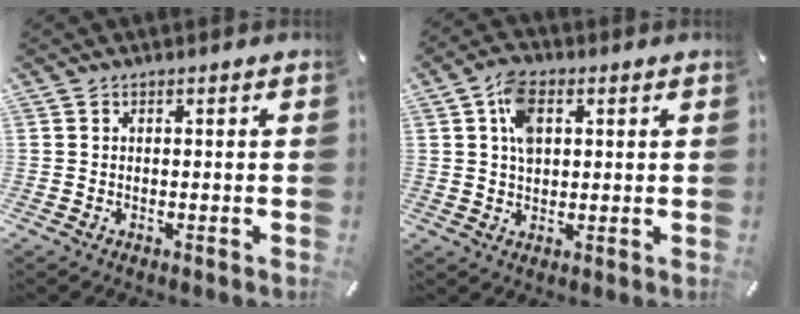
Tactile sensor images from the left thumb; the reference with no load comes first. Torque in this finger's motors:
{"motor_torque": [0.67, 1.16, 0.76, -0.69, 0.23]}